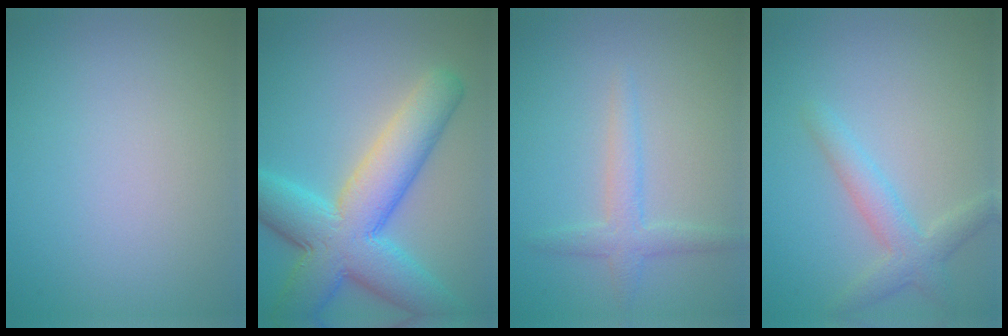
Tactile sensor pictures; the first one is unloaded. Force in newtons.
{"total": 10.0, "press": 10.0, "slide": 0.3}
{"total": 2.2, "press": 2.2, "slide": 0.0}
{"total": 2.9, "press": 2.9, "slide": 0.1}